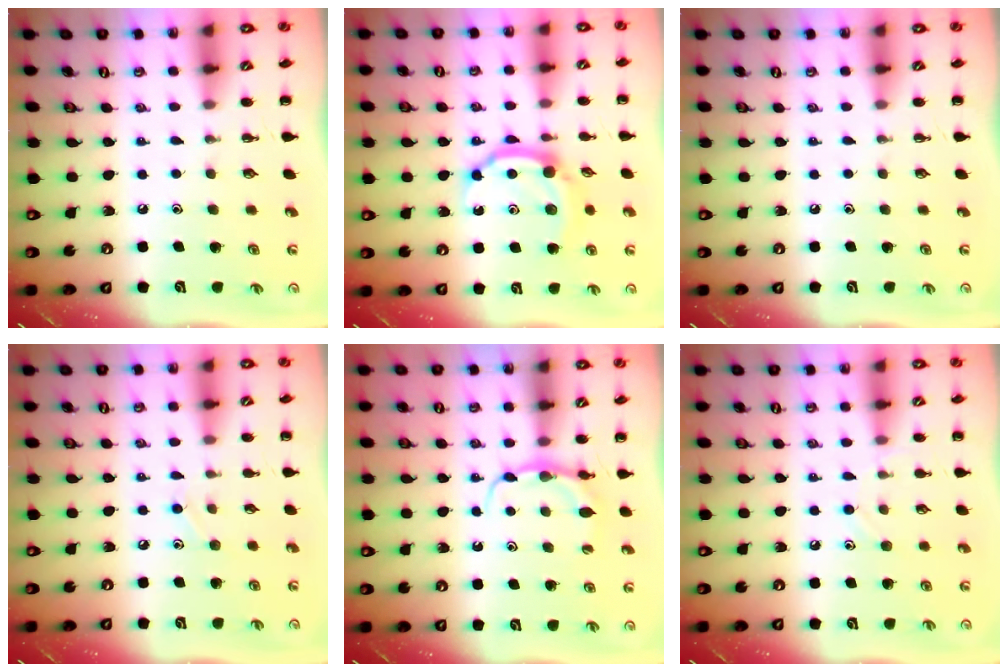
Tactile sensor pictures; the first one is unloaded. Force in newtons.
{"total": 9.9, "press": 9.9, "slide": 0.9}
{"total": 0.0}
{"total": 6.4, "press": 6.0, "slide": 2.3}
{"total": 5.9, "press": 5.9, "slide": 0.3}
{"total": 7.3, "press": 6.9, "slide": 2.3}